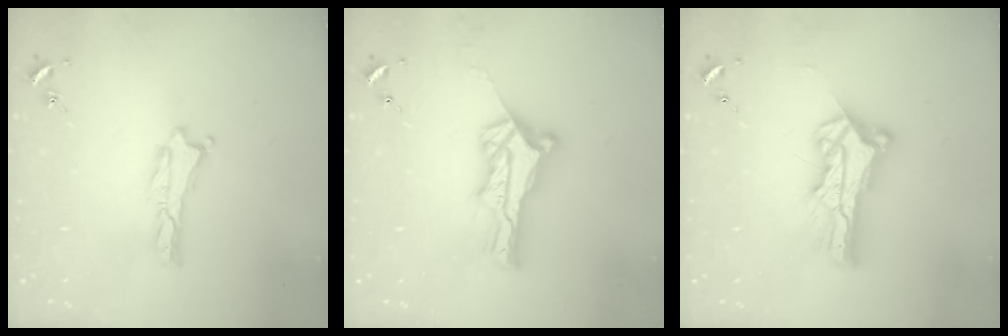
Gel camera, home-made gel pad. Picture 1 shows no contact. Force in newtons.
{"total": 6.0, "press": 6.0, "slide": 0.4}
{"total": 10.1, "press": 10.0, "slide": 0.9}